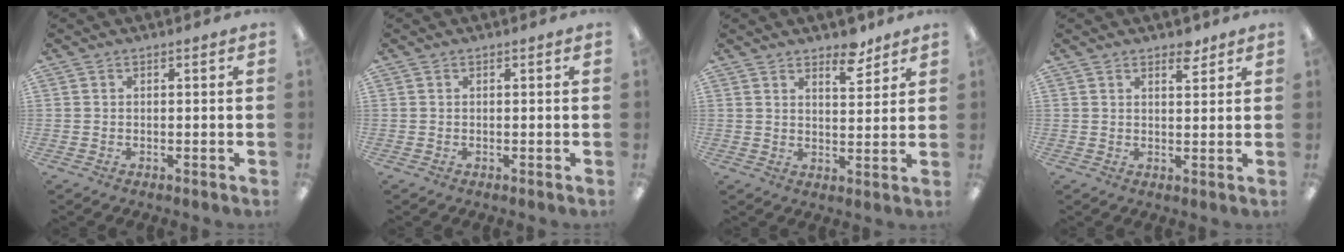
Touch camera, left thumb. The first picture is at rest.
{"total": 0.0}
{"total": 6.5, "force": [5.2, 2.7, 3.0], "torque": [-0.013, -0.038, 0.084]}
{"total": 3.6, "force": [2.9, 1.6, 1.4], "torque": [-0.001, -0.017, 0.046]}